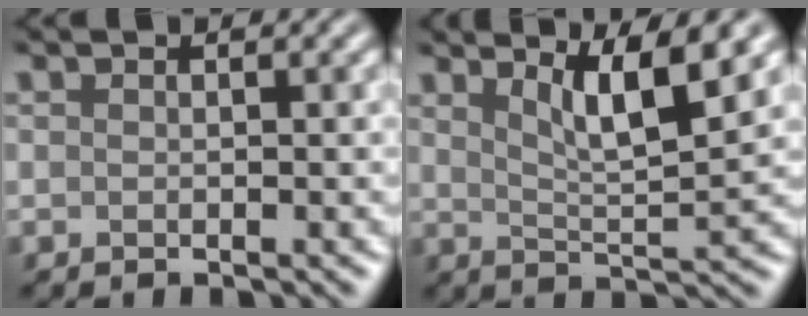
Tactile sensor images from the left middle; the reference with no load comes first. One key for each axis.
{"total": 5.0, "fx": 2.9, "fy": 0.9, "fz": 4.0, "tx": -0.060, "ty": -0.005, "tz": 0.049}